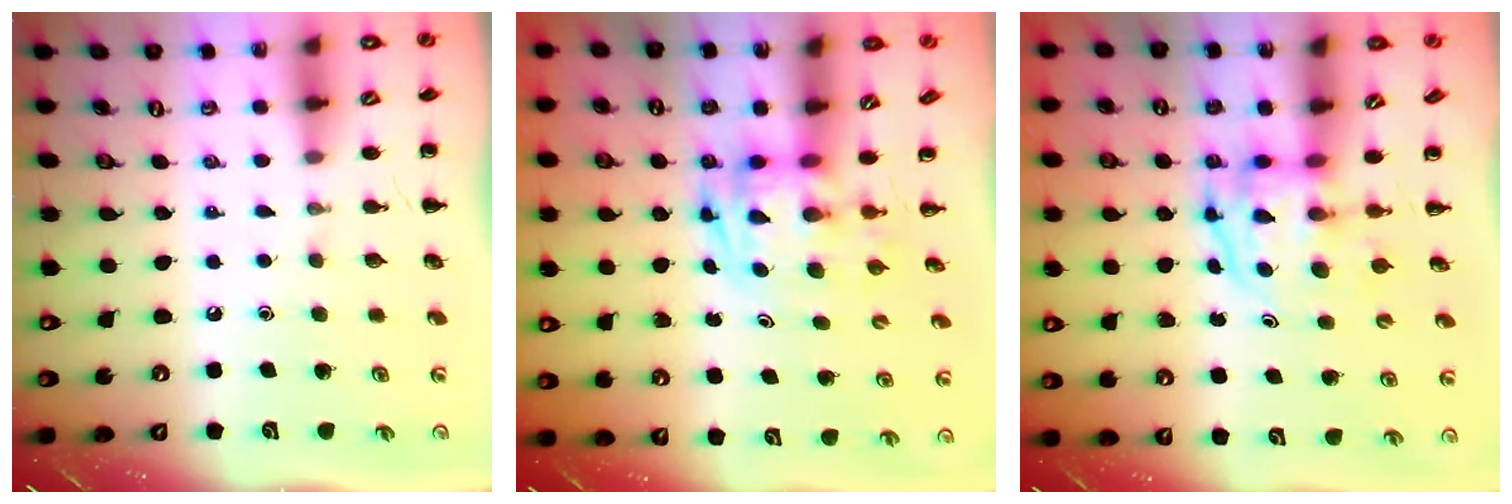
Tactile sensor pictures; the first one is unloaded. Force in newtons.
{"total": 2.8, "press": 2.7, "slide": 0.5}
{"total": 3.8, "press": 3.8, "slide": 0.6}